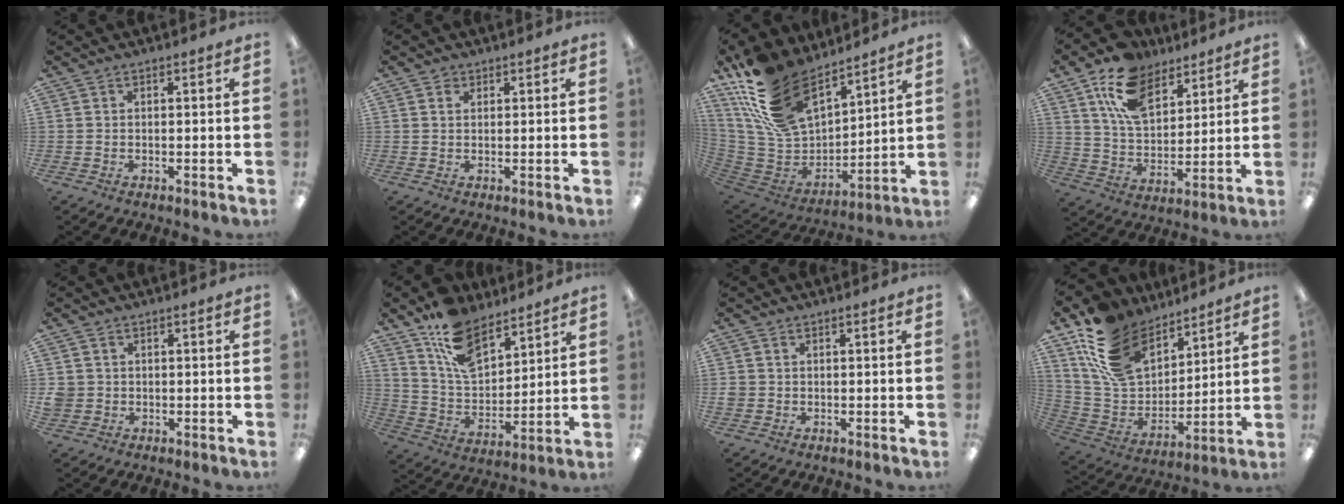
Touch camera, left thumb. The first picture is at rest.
{"total": 1.5, "force": [0.9, 1.0, 0.6], "torque": [-0.006, -0.002, 0.015]}
{"total": 22.4, "force": [15.6, 11.6, 11.2], "torque": [-0.245, -0.086, 0.291]}
{"total": 15.2, "force": [9.5, 8.8, 8.0], "torque": [-0.150, -0.028, 0.179]}
{"total": 2.7, "force": [0.1, 2.7, 0.5], "torque": [-0.013, 0.004, 0.003]}
{"total": 14.3, "force": [10.0, 7.4, 7.2], "torque": [-0.146, -0.045, 0.191]}
{"total": 1.5, "force": [0.0, 1.4, 0.3], "torque": [-0.007, 0.003, -0.002]}
{"total": 19.7, "force": [12.4, 12.2, 9.2], "torque": [-0.193, -0.058, 0.240]}